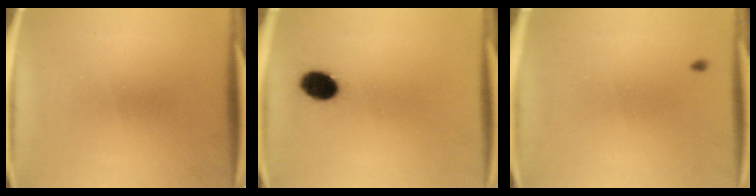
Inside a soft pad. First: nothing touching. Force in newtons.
{"total": 6.6}
{"total": 0.9}